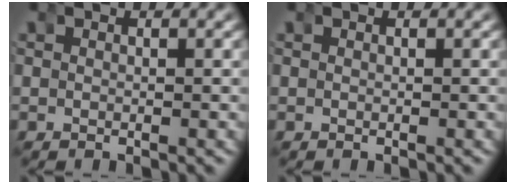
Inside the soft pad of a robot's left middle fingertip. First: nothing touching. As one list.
[{"total": 0.0}]